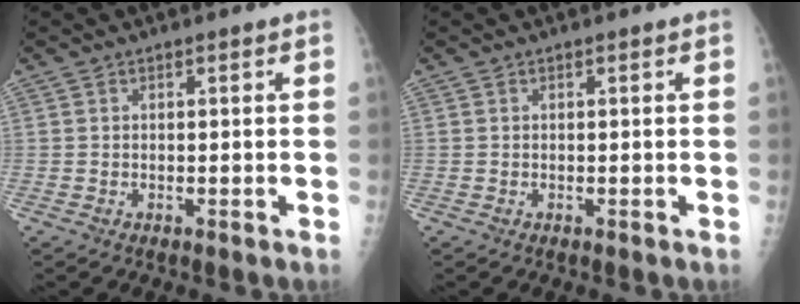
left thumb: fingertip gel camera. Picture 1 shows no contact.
{"total": 0.0}